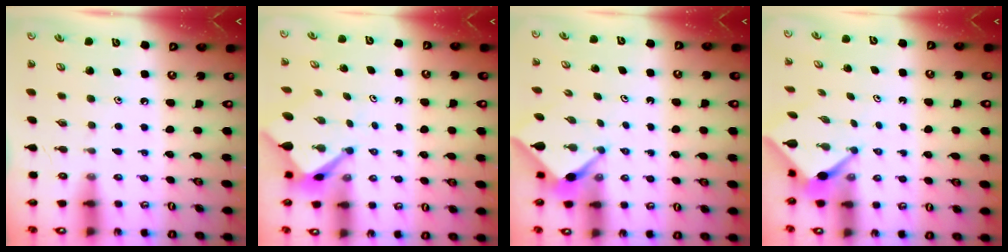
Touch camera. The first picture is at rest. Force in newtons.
{"total": 3.7, "press": 3.7, "slide": 0.3}
{"total": 3.8, "press": 3.8, "slide": 0.3}
{"total": 3.5, "press": 3.5, "slide": 0.2}